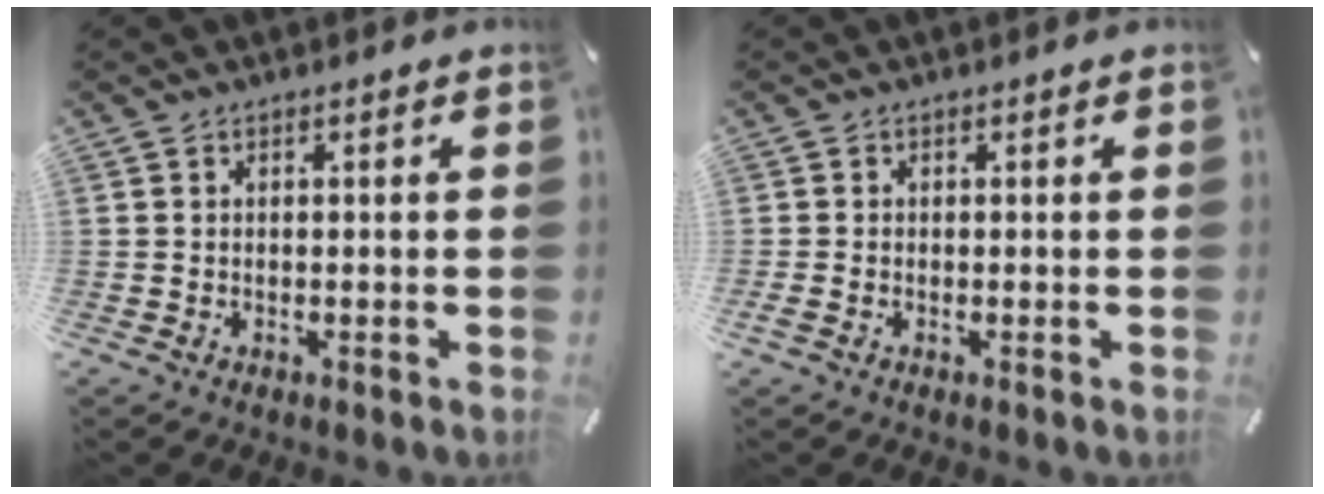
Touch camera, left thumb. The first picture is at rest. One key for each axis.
{"total": 0.5, "fx": -0.2, "fy": 0.3, "fz": 0.3, "tx": -0.006, "ty": 0.000, "tz": -0.005}